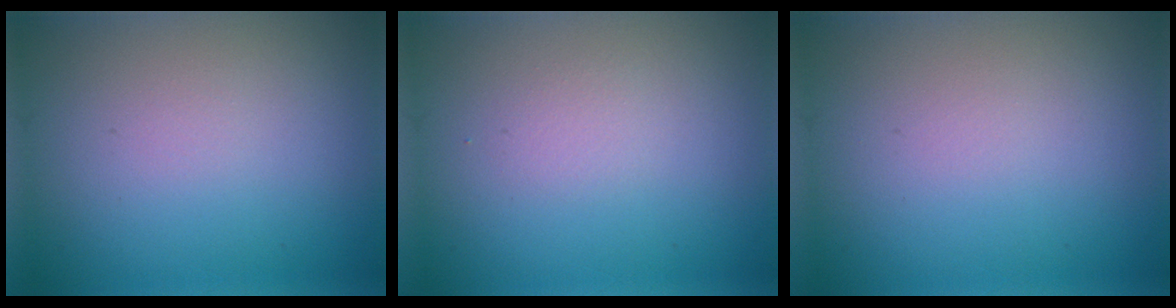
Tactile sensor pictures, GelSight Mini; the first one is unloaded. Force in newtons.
{"total": 0.7, "press": 0.7, "slide": 0.0}
{"total": 0.0}